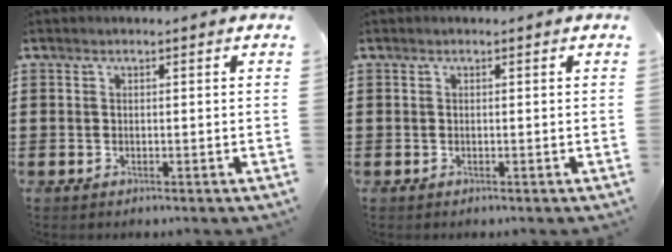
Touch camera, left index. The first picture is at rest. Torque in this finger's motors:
{"motor_torque": [0.00, 0.00, 0.00, 0.00]}